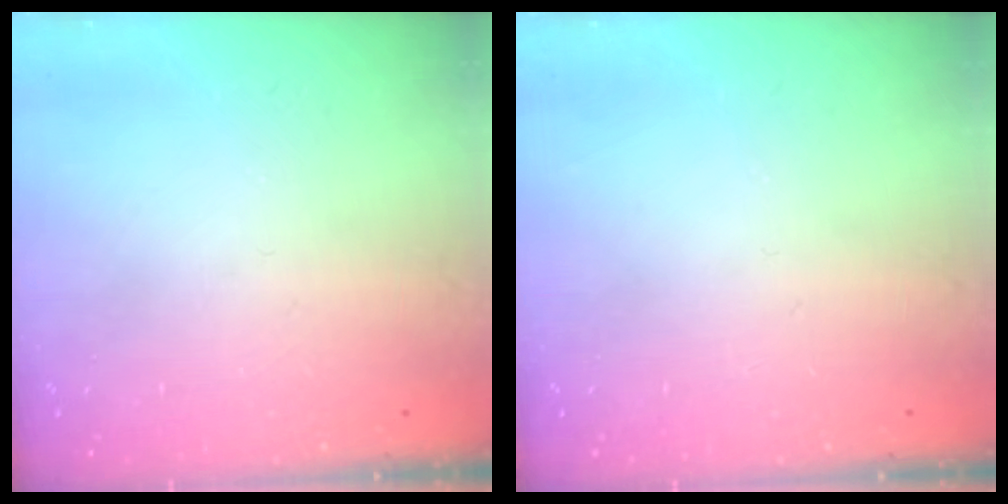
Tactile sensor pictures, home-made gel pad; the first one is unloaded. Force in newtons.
{"total": 0.0}